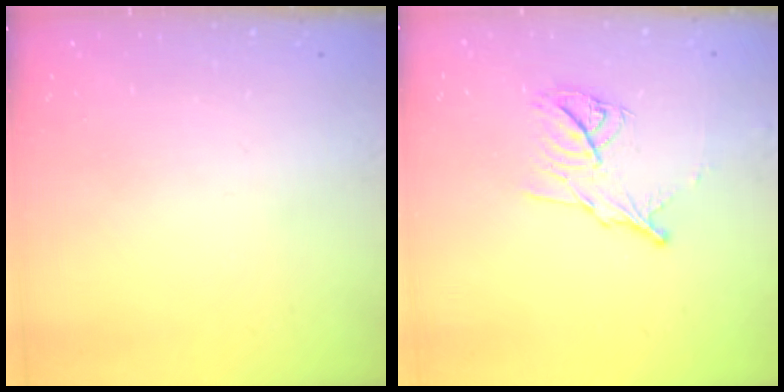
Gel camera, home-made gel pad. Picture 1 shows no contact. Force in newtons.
{"total": 11.4, "press": 11.4, "slide": 0.3}